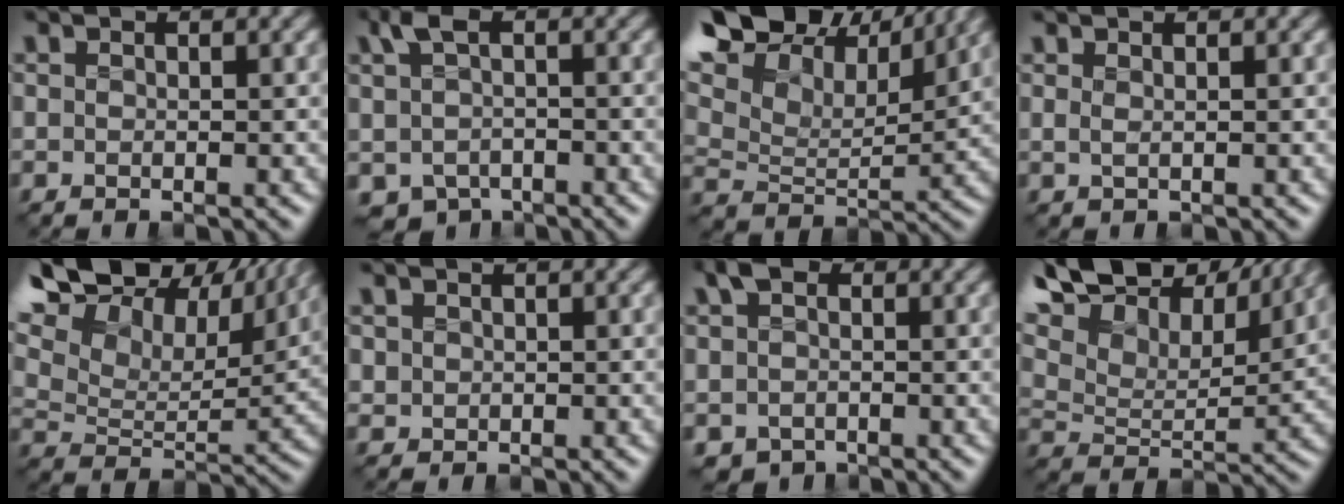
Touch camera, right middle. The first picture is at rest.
{"total": 4.0, "force": [-0.8, 3.0, 2.5], "torque": [-0.061, -0.013, -0.015]}
{"total": 15.1, "force": [10.5, 7.5, 7.9], "torque": [-0.194, 0.053, 0.154]}
{"total": 0.6, "force": [0.4, 0.0, 0.5], "torque": [-0.016, -0.002, 0.009]}
{"total": 17.7, "force": [11.0, 9.8, 9.7], "torque": [-0.216, 0.058, 0.168]}
{"total": 0.8, "force": [0.1, 0.8, 0.2], "torque": [-0.002, -0.005, 0.005]}
{"total": 3.4, "force": [0.0, 2.8, 1.9], "torque": [-0.039, -0.001, -0.004]}
{"total": 15.0, "force": [11.1, 6.4, 7.7], "torque": [-0.193, 0.051, 0.156]}